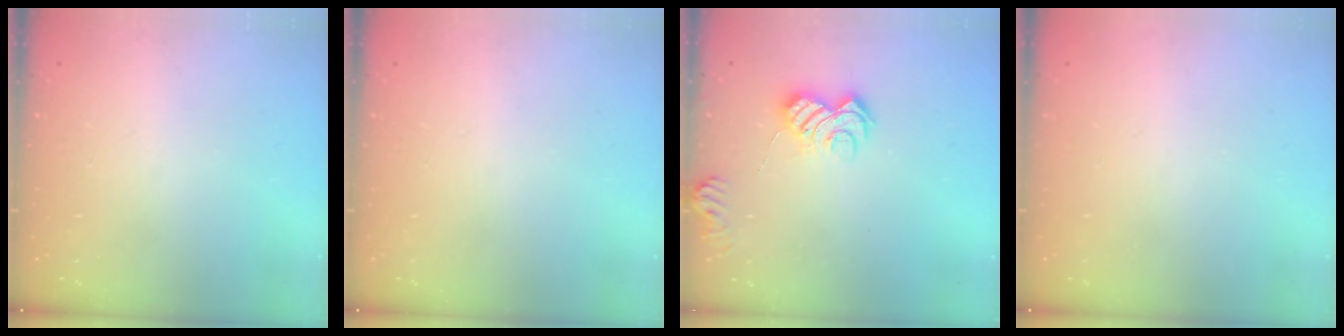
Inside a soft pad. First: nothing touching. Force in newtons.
{"total": 0.0}
{"total": 7.8, "press": 7.7, "slide": 0.9}
{"total": 0.0}